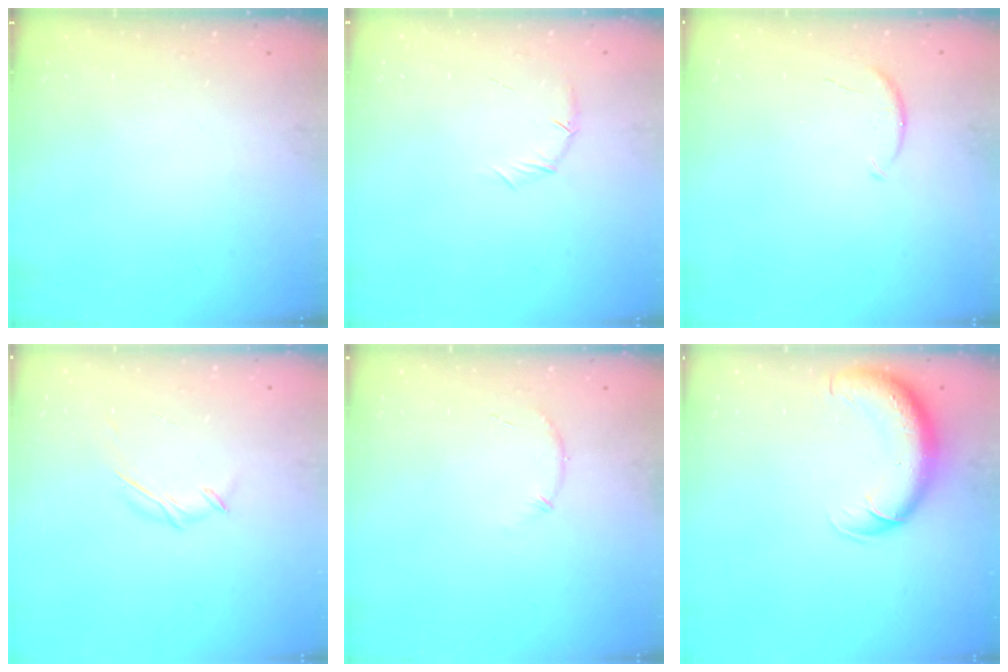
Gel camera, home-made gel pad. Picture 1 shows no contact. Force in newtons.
{"total": 6.3, "press": 6.1, "slide": 1.5}
{"total": 5.5, "press": 5.5, "slide": 0.5}
{"total": 4.7, "press": 4.5, "slide": 1.1}
{"total": 6.1, "press": 5.9, "slide": 1.4}
{"total": 11.0, "press": 10.6, "slide": 2.8}